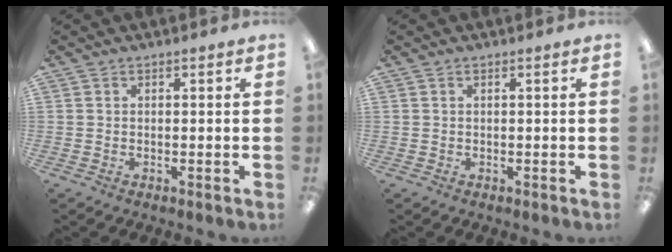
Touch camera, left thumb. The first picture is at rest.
{"total": 0.0}